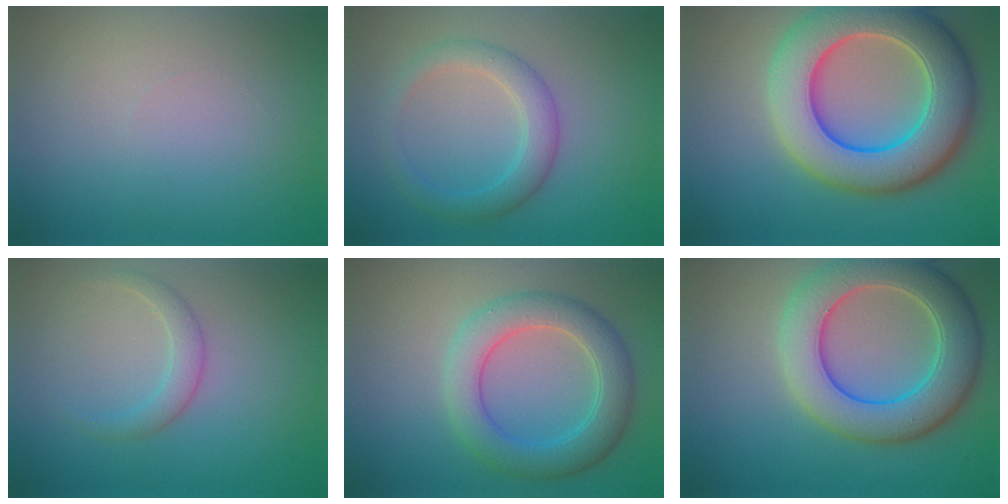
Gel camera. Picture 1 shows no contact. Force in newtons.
{"total": 3.3, "press": 3.3, "slide": 0.1}
{"total": 11.2, "press": 11.2, "slide": 0.6}
{"total": 1.8, "press": 1.8, "slide": 0.2}
{"total": 5.4, "press": 5.4, "slide": 0.2}
{"total": 8.5, "press": 8.4, "slide": 0.5}